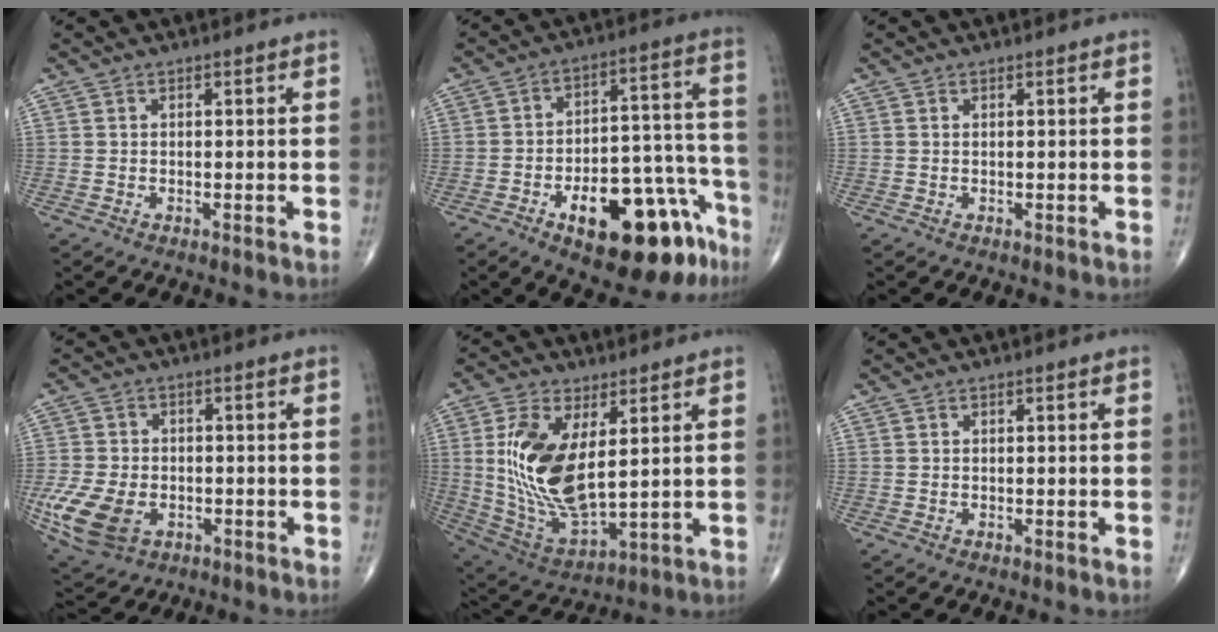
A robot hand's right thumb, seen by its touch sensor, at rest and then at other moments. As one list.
[{"total": 21.2, "force": [-11.7, 9.0, 15.2], "torque": [-0.149, 0.096, -0.157]}, {"total": 0.0}, {"total": 11.7, "force": [-3.8, 8.0, 7.7], "torque": [-0.164, 0.001, -0.061]}, {"total": 17.4, "force": [3.4, 8.2, 15.0], "torque": [-0.292, -0.023, 0.079]}, {"total": 0.0}]